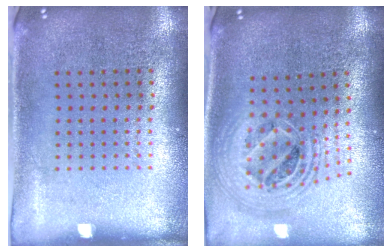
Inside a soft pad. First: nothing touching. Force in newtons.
{"total": 2.3, "press": 1.8, "slide": 1.5}